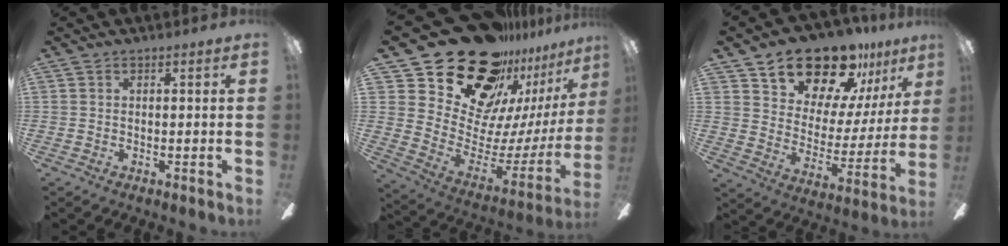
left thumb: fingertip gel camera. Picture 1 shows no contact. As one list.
[{"total": 28.5, "force": [20.8, 14.1, 13.4], "torque": [-0.215, -0.170, 0.409]}, {"total": 18.4, "force": [15.6, 7.7, 5.8], "torque": [-0.103, -0.124, 0.279]}]